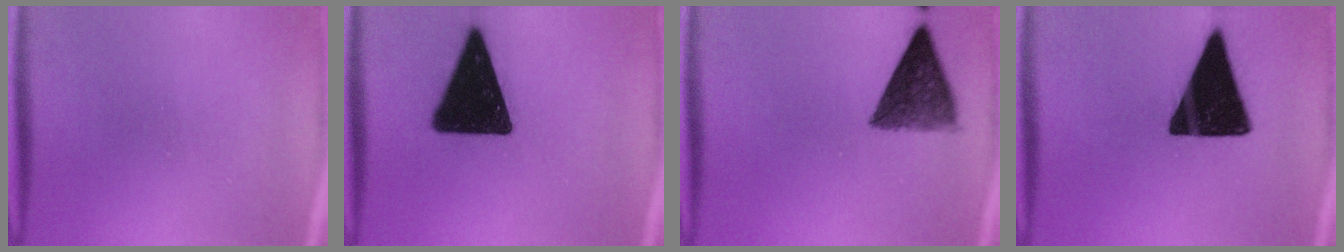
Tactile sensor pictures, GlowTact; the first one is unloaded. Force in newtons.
{"total": 18.5}
{"total": 9.0}
{"total": 19.5}